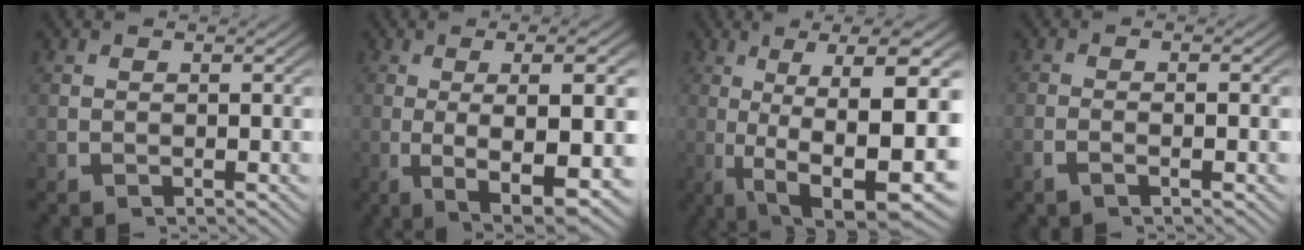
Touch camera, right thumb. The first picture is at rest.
{"total": 10.3, "force": [-2.4, 4.0, 9.2], "torque": [-0.167, -0.030, -0.016]}
{"total": 14.8, "force": [-1.7, 7.4, 12.7], "torque": [-0.217, -0.044, 0.002]}
{"total": 1.4, "force": [-0.8, 0.1, 1.2], "torque": [-0.031, 0.001, -0.019]}